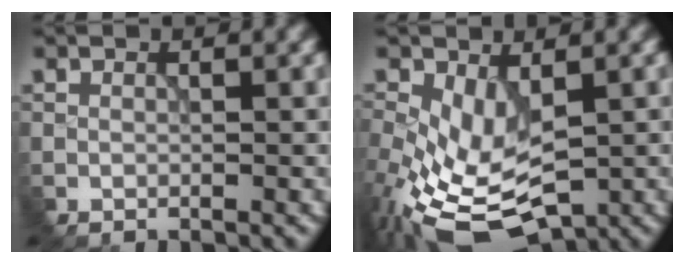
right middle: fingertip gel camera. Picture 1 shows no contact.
{"total": 7.7, "force": [-1.9, 4.1, 6.3], "torque": [-0.160, -0.015, -0.028]}